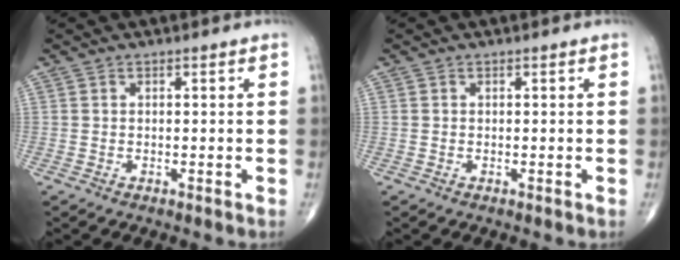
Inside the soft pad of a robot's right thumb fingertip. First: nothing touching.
{"total": 0.0}